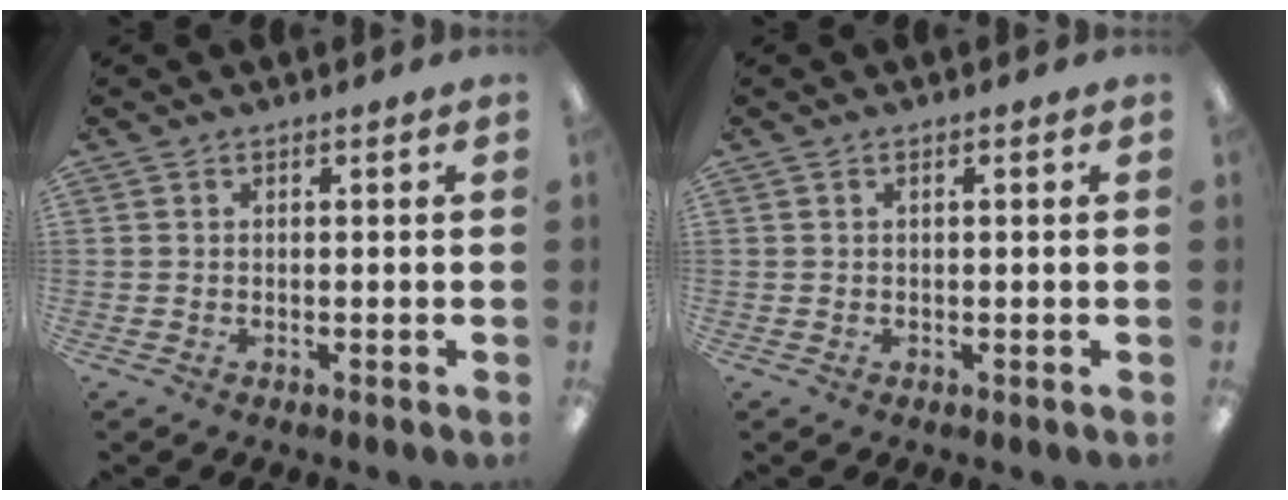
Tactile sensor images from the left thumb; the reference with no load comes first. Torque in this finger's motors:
{"motor_torque": [0.08, -0.01, 0.15, -0.16, -0.07]}